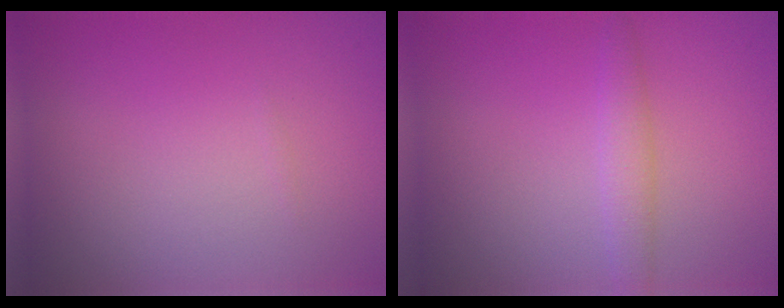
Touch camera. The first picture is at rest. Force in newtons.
{"total": 1.8, "press": 1.8, "slide": 0.0}